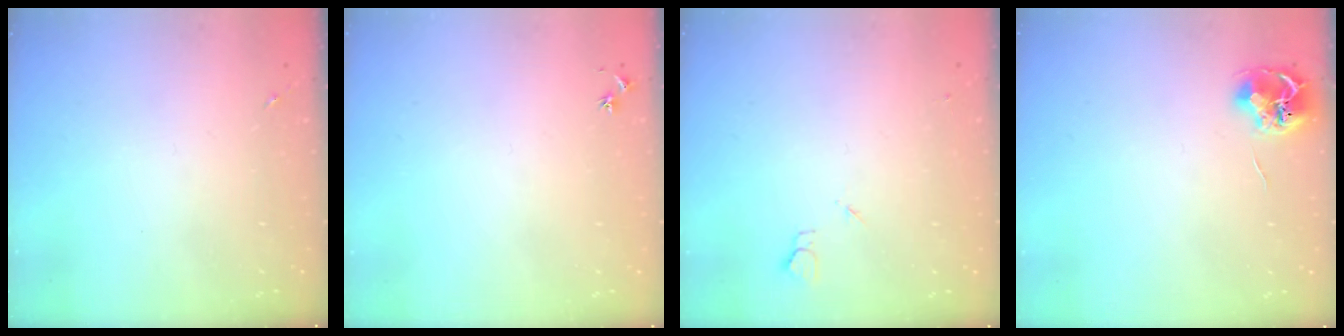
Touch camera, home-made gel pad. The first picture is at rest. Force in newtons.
{"total": 2.5, "press": 2.5, "slide": 0.3}
{"total": 2.7, "press": 2.6, "slide": 0.3}
{"total": 7.6, "press": 7.5, "slide": 0.6}